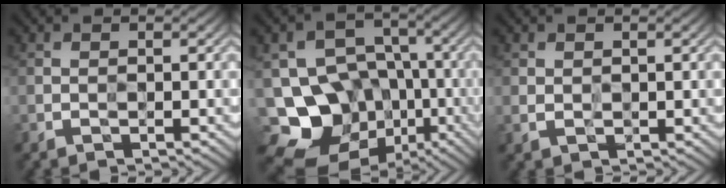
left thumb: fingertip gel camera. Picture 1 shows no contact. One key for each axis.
{"total": 16.3, "fx": -7.0, "fy": 13.3, "fz": 6.3, "tx": -0.156, "ty": -0.031, "tz": -0.106}
{"total": 1.4, "fx": 0.7, "fy": 0.9, "fz": 0.7, "tx": -0.021, "ty": -0.004, "tz": 0.015}